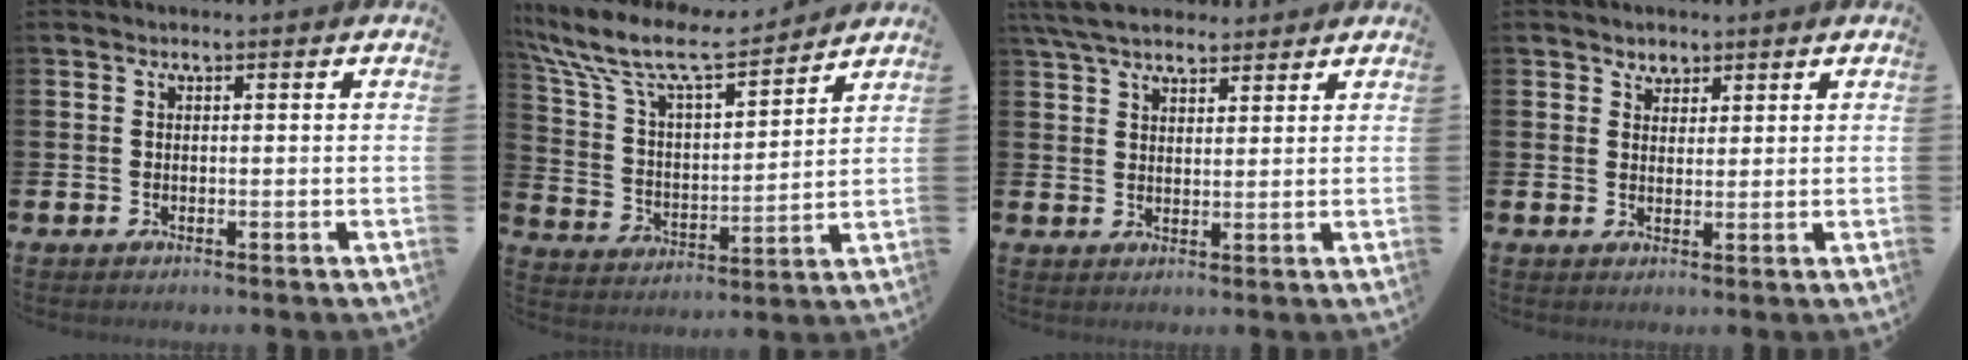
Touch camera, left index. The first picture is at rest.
{"total": 10.9, "force": [9.3, 3.2, 4.7], "torque": [-0.140, -0.051, 0.161]}
{"total": 6.1, "force": [5.5, 1.8, 1.8], "torque": [-0.060, -0.009, 0.104]}
{"total": 2.3, "force": [1.9, 1.4, -0.1], "torque": [0.003, 0.000, 0.033]}